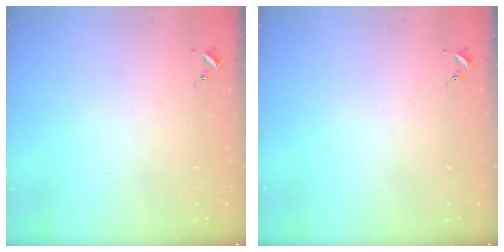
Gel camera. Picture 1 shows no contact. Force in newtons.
{"total": 0.0}